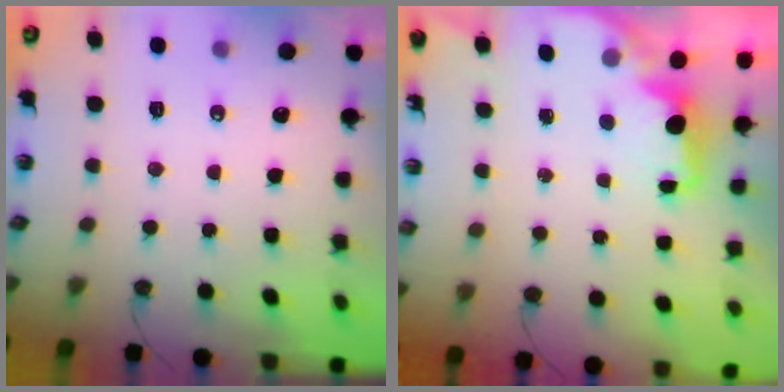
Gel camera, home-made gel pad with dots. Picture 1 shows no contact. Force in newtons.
{"total": 2.3, "press": 2.2, "slide": 0.8}